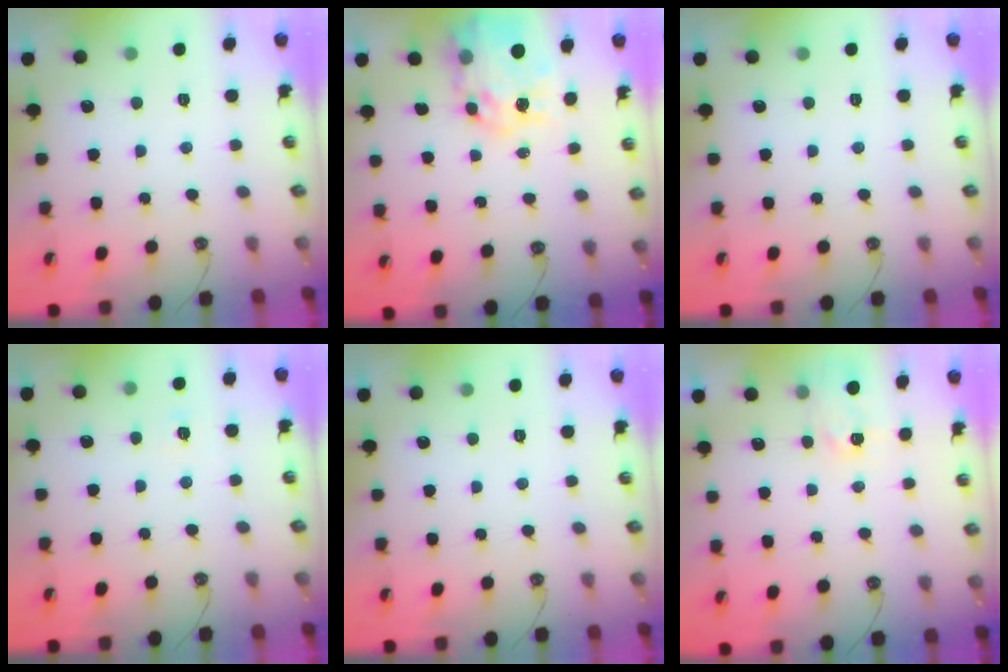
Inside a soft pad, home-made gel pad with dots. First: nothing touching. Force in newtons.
{"total": 11.7, "press": 11.6, "slide": 1.0}
{"total": 0.0}
{"total": 2.6, "press": 2.6, "slide": 0.2}
{"total": 0.0}
{"total": 3.0, "press": 2.9, "slide": 0.5}